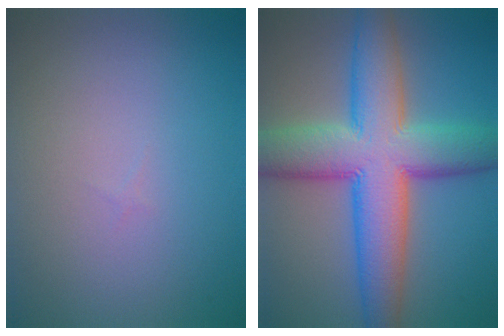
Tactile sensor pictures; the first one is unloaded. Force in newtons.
{"total": 11.8, "press": 11.8, "slide": 0.3}